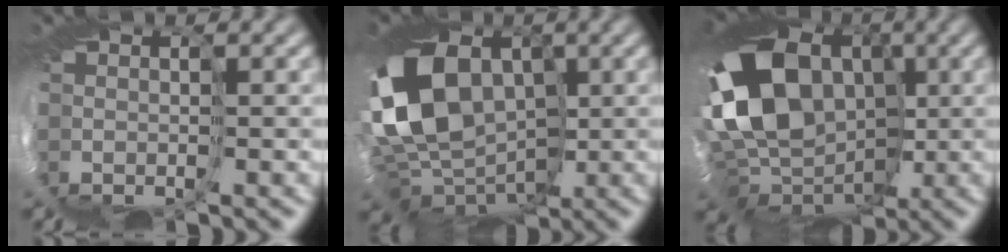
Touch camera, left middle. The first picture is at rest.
{"total": 11.8, "force": [1.8, 8.7, 7.7], "torque": [-0.164, -0.002, 0.027]}
{"total": 14.5, "force": [2.2, 11.5, 8.7], "torque": [-0.175, 0.004, 0.025]}